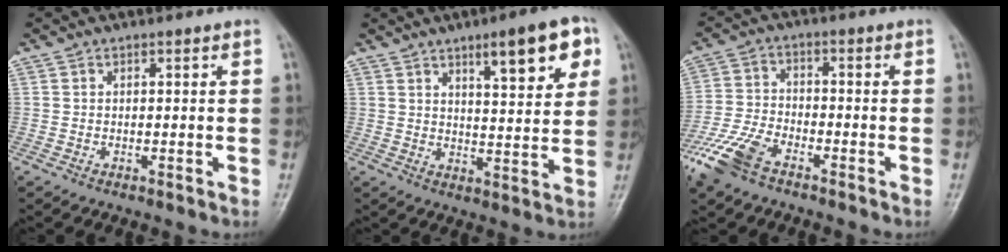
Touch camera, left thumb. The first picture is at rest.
{"total": 11.6, "force": [5.9, 3.2, 9.5], "torque": [-0.107, -0.022, 0.081]}
{"total": 9.4, "force": [-6.2, 4.5, 5.5], "torque": [-0.124, 0.009, -0.129]}